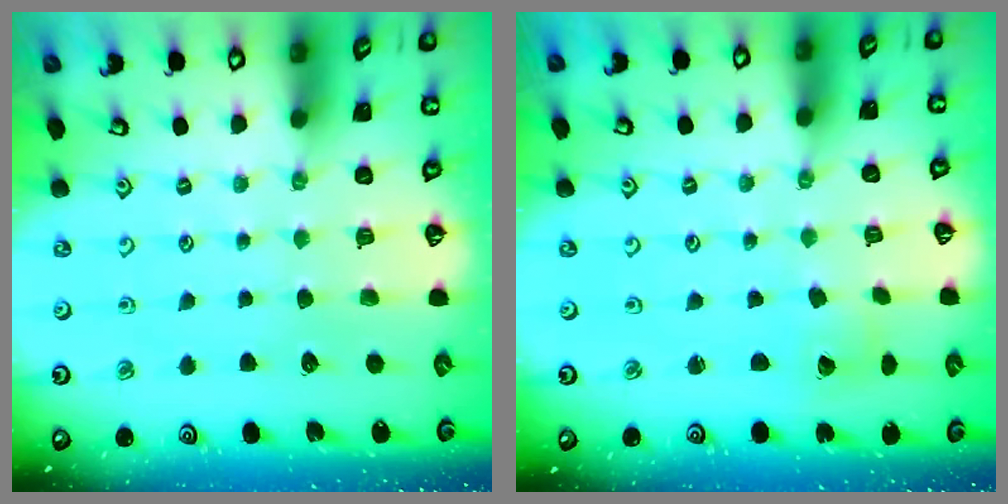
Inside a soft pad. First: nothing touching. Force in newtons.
{"total": 2.7, "press": 2.7, "slide": 0.2}